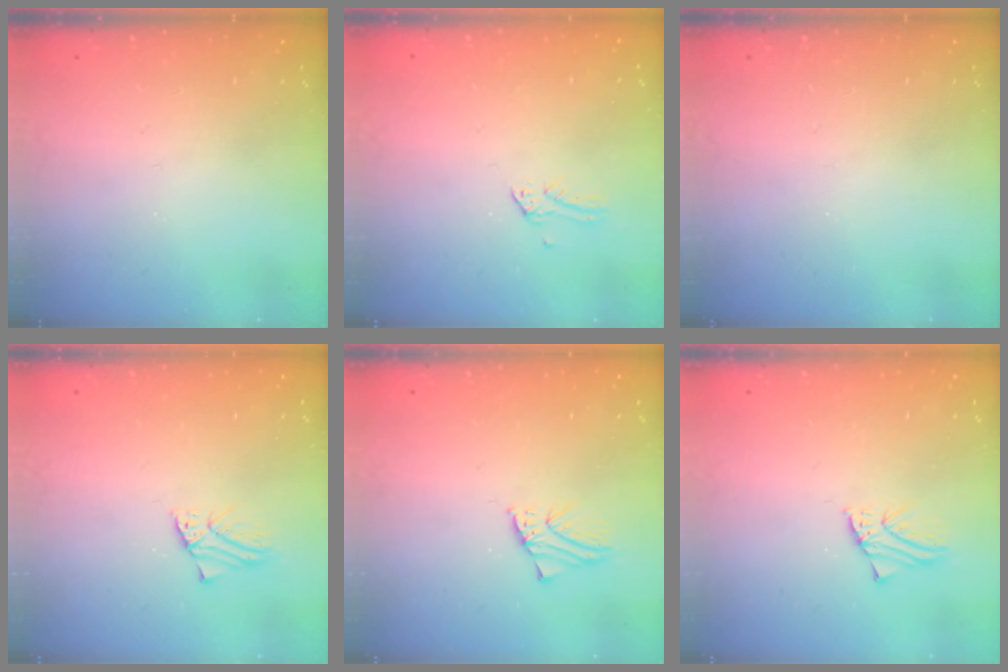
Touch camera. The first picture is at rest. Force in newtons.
{"total": 0.0}
{"total": 0.0}
{"total": 1.2, "press": 1.2, "slide": 0.1}
{"total": 0.9, "press": 0.9, "slide": 0.0}
{"total": 0.9, "press": 0.8, "slide": 0.2}